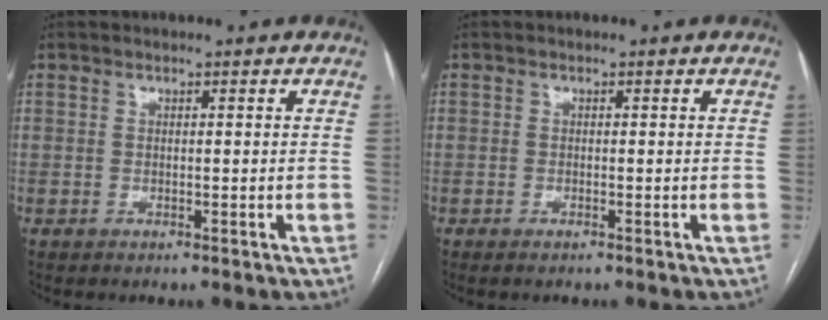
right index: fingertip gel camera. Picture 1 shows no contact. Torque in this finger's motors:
{"motor_torque": [0.35, -0.10, -0.10, -0.01]}